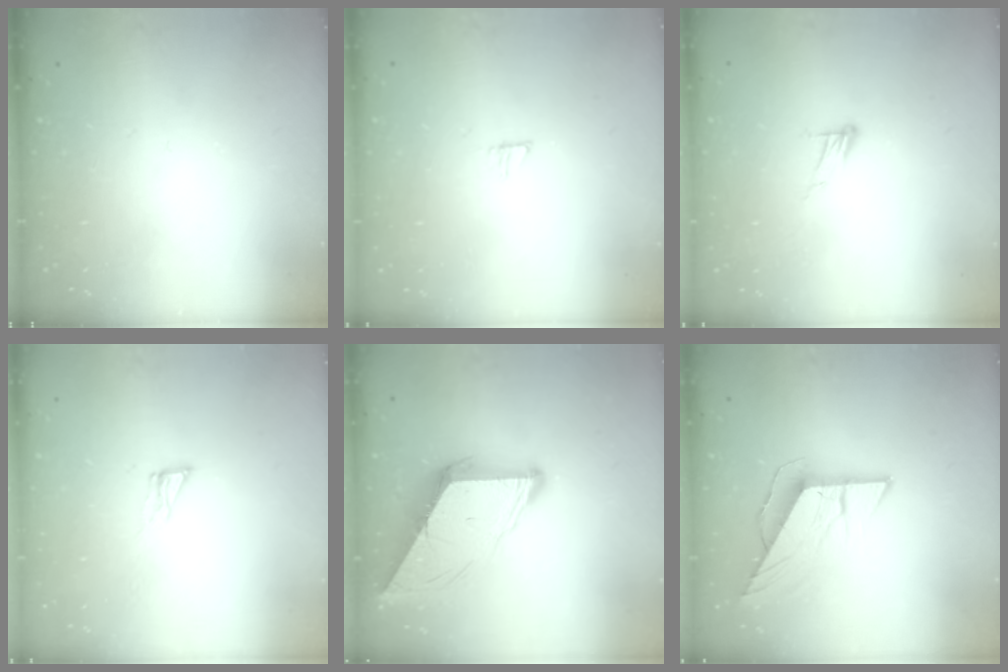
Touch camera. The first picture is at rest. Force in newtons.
{"total": 3.7, "press": 3.7, "slide": 0.3}
{"total": 6.5, "press": 6.5, "slide": 0.4}
{"total": 4.3, "press": 4.2, "slide": 0.3}
{"total": 10.3, "press": 10.3, "slide": 1.1}
{"total": 8.7, "press": 8.7, "slide": 0.7}